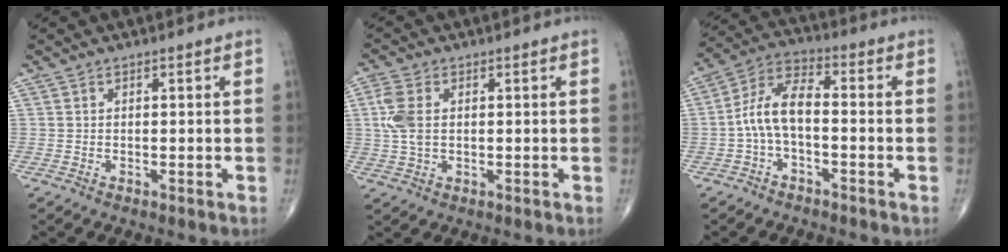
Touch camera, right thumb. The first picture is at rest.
{"total": 6.0, "force": [0.9, 3.6, 4.7], "torque": [-0.118, 0.006, 0.016]}
{"total": 8.6, "force": [-1.5, 4.1, 7.5], "torque": [-0.146, 0.039, -0.039]}